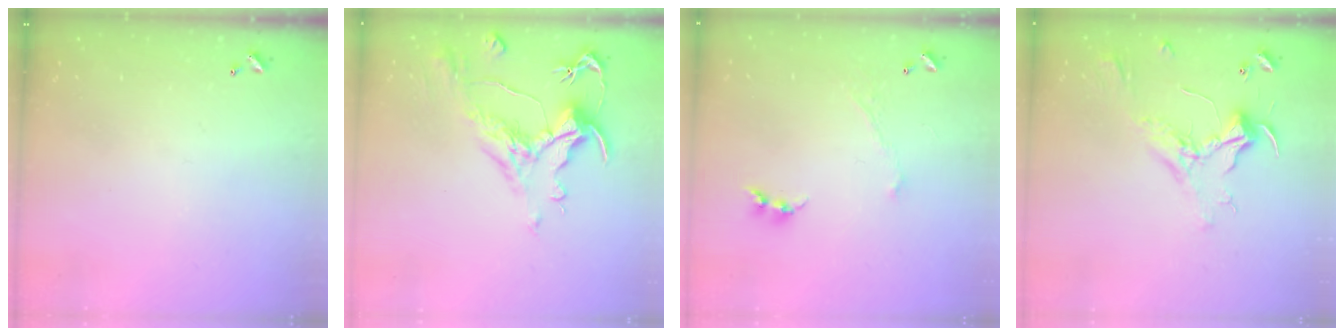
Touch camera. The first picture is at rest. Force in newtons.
{"total": 1.6, "press": 0.7, "slide": 1.4}
{"total": 1.0, "press": 0.9, "slide": 0.4}
{"total": 2.3, "press": 2.2, "slide": 0.8}